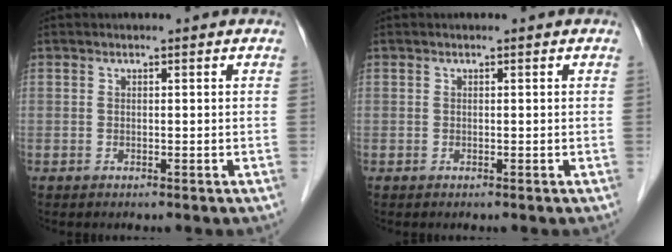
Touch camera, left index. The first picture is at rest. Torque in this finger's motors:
{"motor_torque": [0.00, 0.01, 0.00, 0.00]}